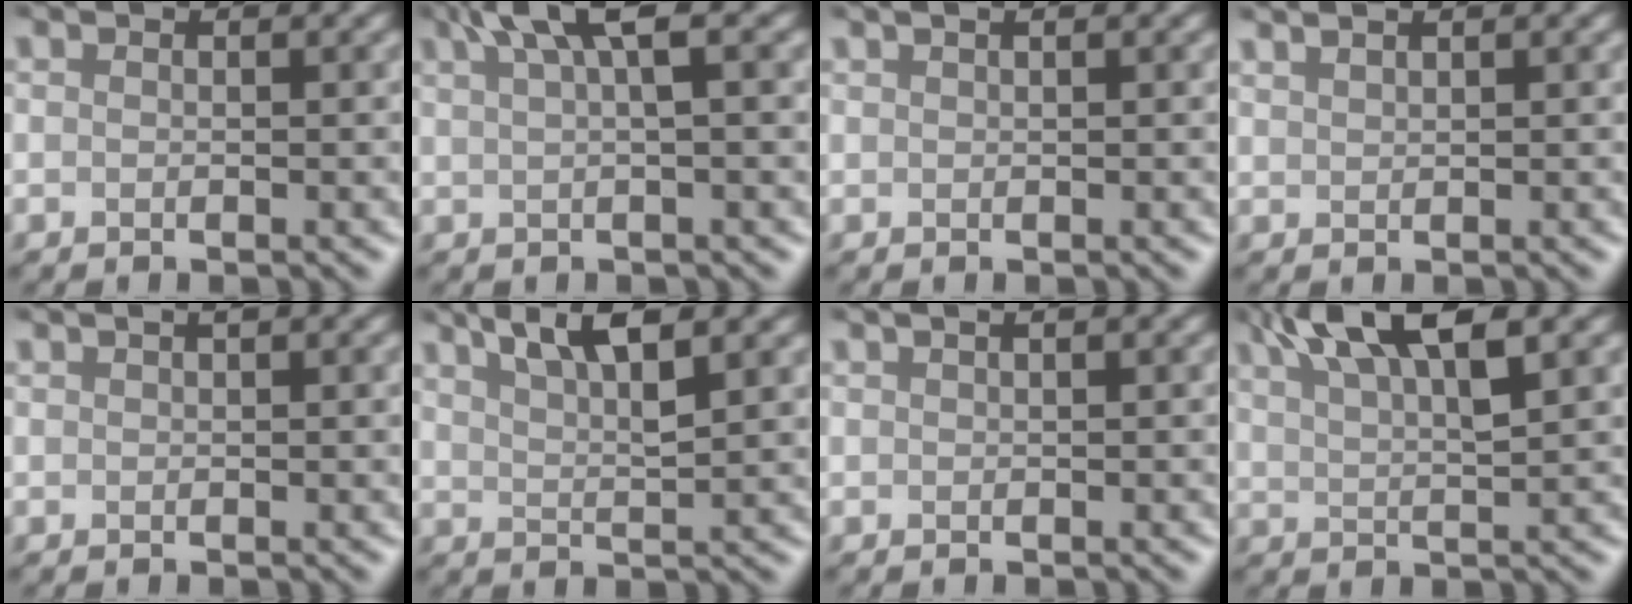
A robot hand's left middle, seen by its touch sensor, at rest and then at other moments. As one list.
[{"total": 2.9, "force": [1.8, -0.4, 2.3], "torque": [-0.054, 0.013, 0.049]}, {"total": 0.7, "force": [0.5, 0.2, 0.5], "torque": [-0.006, 0.010, 0.003]}, {"total": 1.9, "force": [1.8, 0.5, 0.5], "torque": [-0.017, 0.024, 0.029]}, {"total": 0.5, "force": [0.3, -0.1, 0.4], "torque": [-0.002, 0.011, 0.002]}, {"total": 3.8, "force": [2.9, -0.4, 2.4], "torque": [-0.060, 0.006, 0.071]}, {"total": 1.0, "force": [0.6, 0.4, 0.6], "torque": [-0.002, 0.014, 0.002]}, {"total": 5.9, "force": [4.2, 0.6, 4.2], "torque": [-0.087, 0.020, 0.092]}]